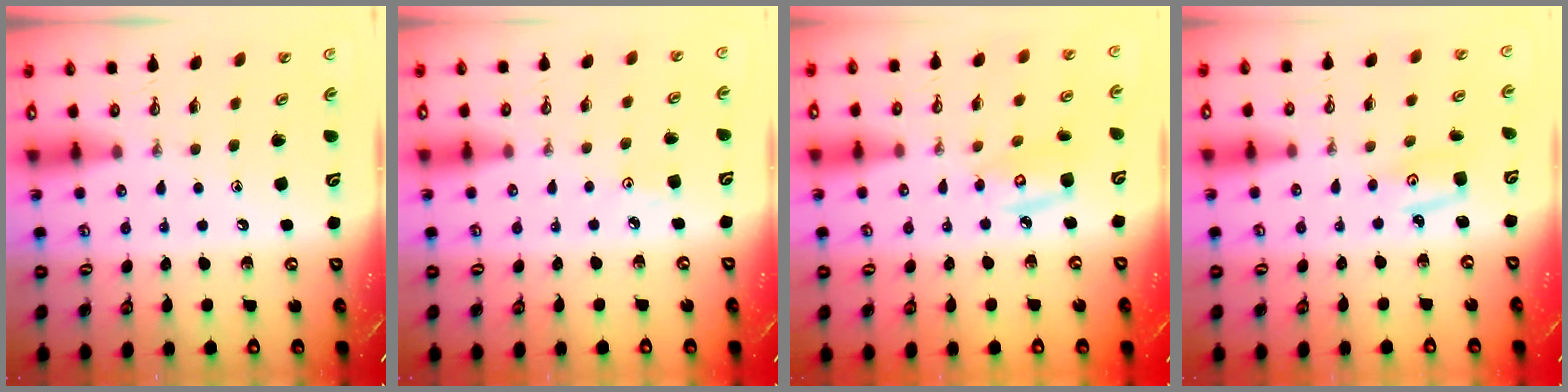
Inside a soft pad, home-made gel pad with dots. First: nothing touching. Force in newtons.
{"total": 2.9, "press": 2.9, "slide": 0.3}
{"total": 5.7, "press": 5.7, "slide": 0.3}
{"total": 2.6, "press": 2.6, "slide": 0.3}